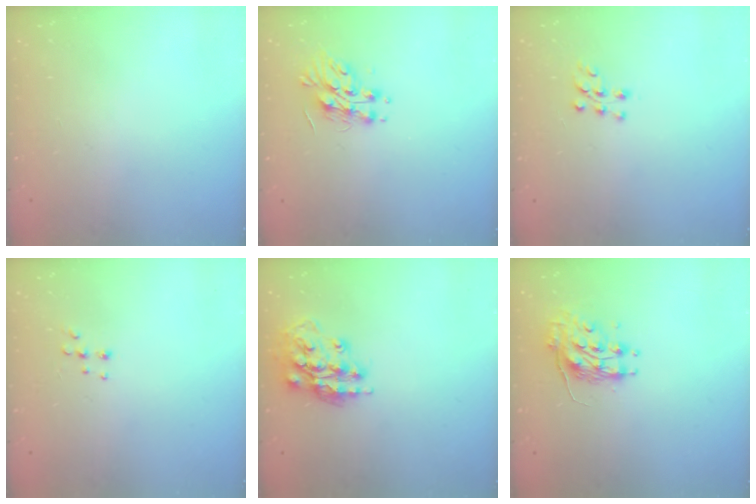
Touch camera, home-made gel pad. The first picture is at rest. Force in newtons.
{"total": 11.1, "press": 11.1, "slide": 0.2}
{"total": 6.9, "press": 6.8, "slide": 0.6}
{"total": 5.5, "press": 5.4, "slide": 1.0}
{"total": 14.9, "press": 14.9, "slide": 1.1}
{"total": 8.8, "press": 8.8, "slide": 0.0}